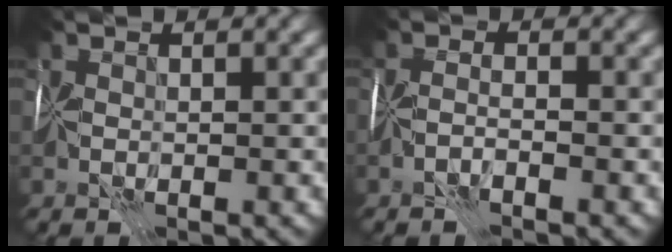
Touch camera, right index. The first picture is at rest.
{"total": 1.3, "force": [-1.1, 0.0, 0.8], "torque": [-0.017, -0.001, -0.028]}